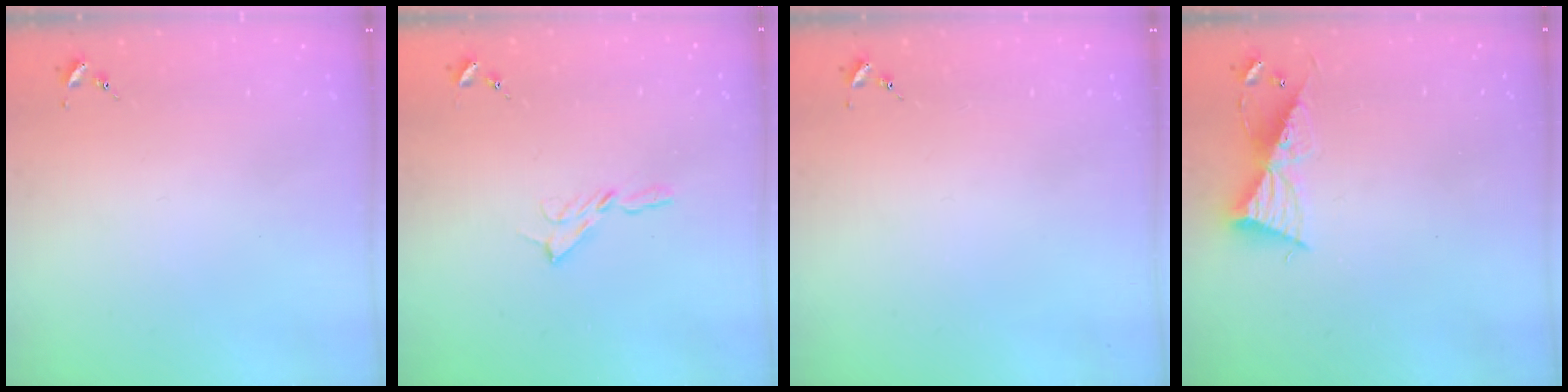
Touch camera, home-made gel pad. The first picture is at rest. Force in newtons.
{"total": 5.1, "press": 5.1, "slide": 0.6}
{"total": 0.0}
{"total": 9.4, "press": 9.4, "slide": 0.4}